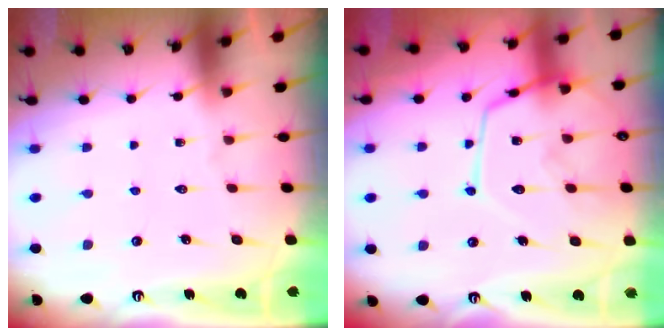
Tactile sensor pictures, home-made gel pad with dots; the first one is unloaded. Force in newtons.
{"total": 15.7, "press": 15.6, "slide": 1.3}